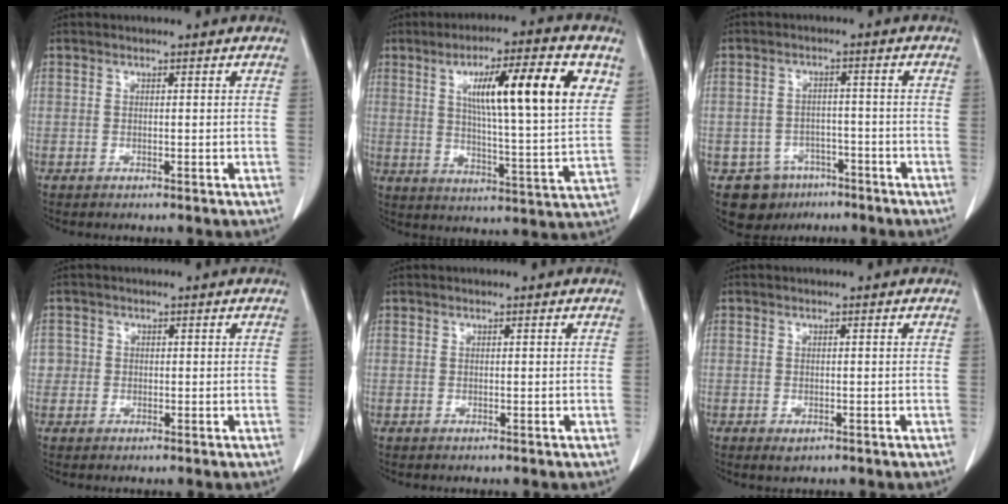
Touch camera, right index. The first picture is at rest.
{"total": 17.3, "force": [6.5, 1.5, 16.0], "torque": [-0.241, 0.009, 0.094]}
{"total": 6.7, "force": [-4.1, 5.1, 0.8], "torque": [-0.008, 0.011, -0.056]}
{"total": 2.1, "force": [0.0, 2.1, 0.0], "torque": [0.016, 0.007, -0.003]}
{"total": 0.0}
{"total": 1.3, "force": [-0.7, 0.6, 0.9], "torque": [-0.013, -0.002, -0.003]}